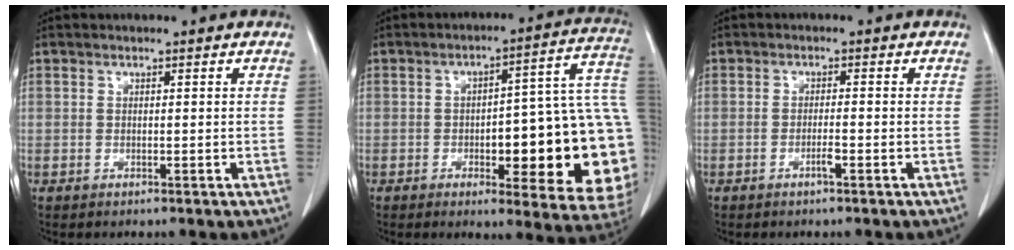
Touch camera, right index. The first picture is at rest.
{"total": 22.8, "force": [-3.6, 5.0, 22.0], "torque": [-0.196, 0.025, -0.033]}
{"total": 1.6, "force": [-0.9, -0.1, 1.3], "torque": [-0.027, 0.000, -0.017]}